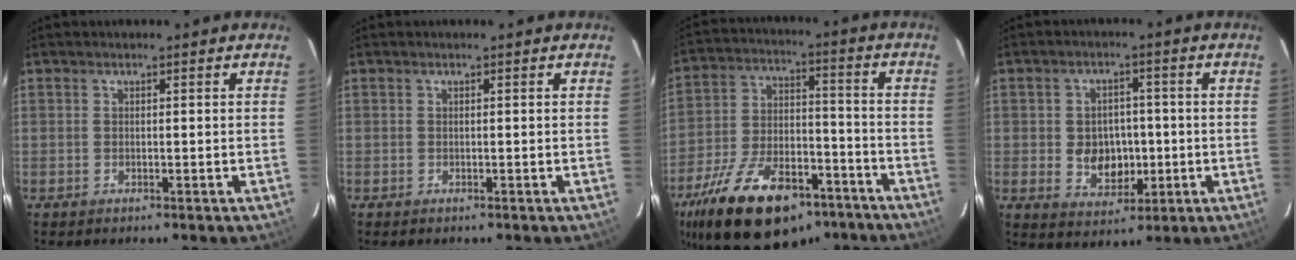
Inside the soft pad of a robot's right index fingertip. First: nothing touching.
{"total": 0.0}
{"total": 26.1, "force": [-17.2, 12.0, 15.5], "torque": [-0.294, -0.009, -0.261]}
{"total": 7.6, "force": [-1.0, 6.2, 4.4], "torque": [-0.090, 0.004, 0.000]}